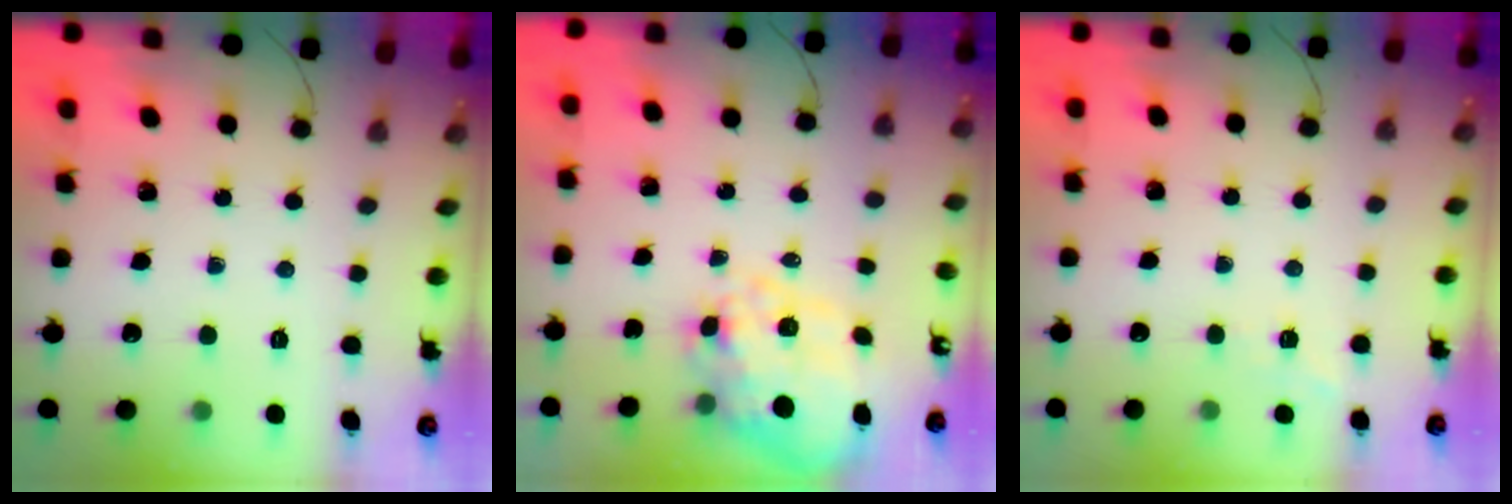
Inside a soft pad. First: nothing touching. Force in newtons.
{"total": 13.9, "press": 13.6, "slide": 3.0}
{"total": 5.7, "press": 5.4, "slide": 1.6}